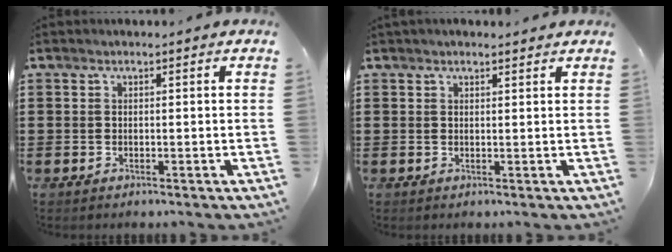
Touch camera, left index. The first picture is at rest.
{"total": 1.1, "force": [1.0, 0.4, 0.3], "torque": [-0.007, 0.002, 0.018]}